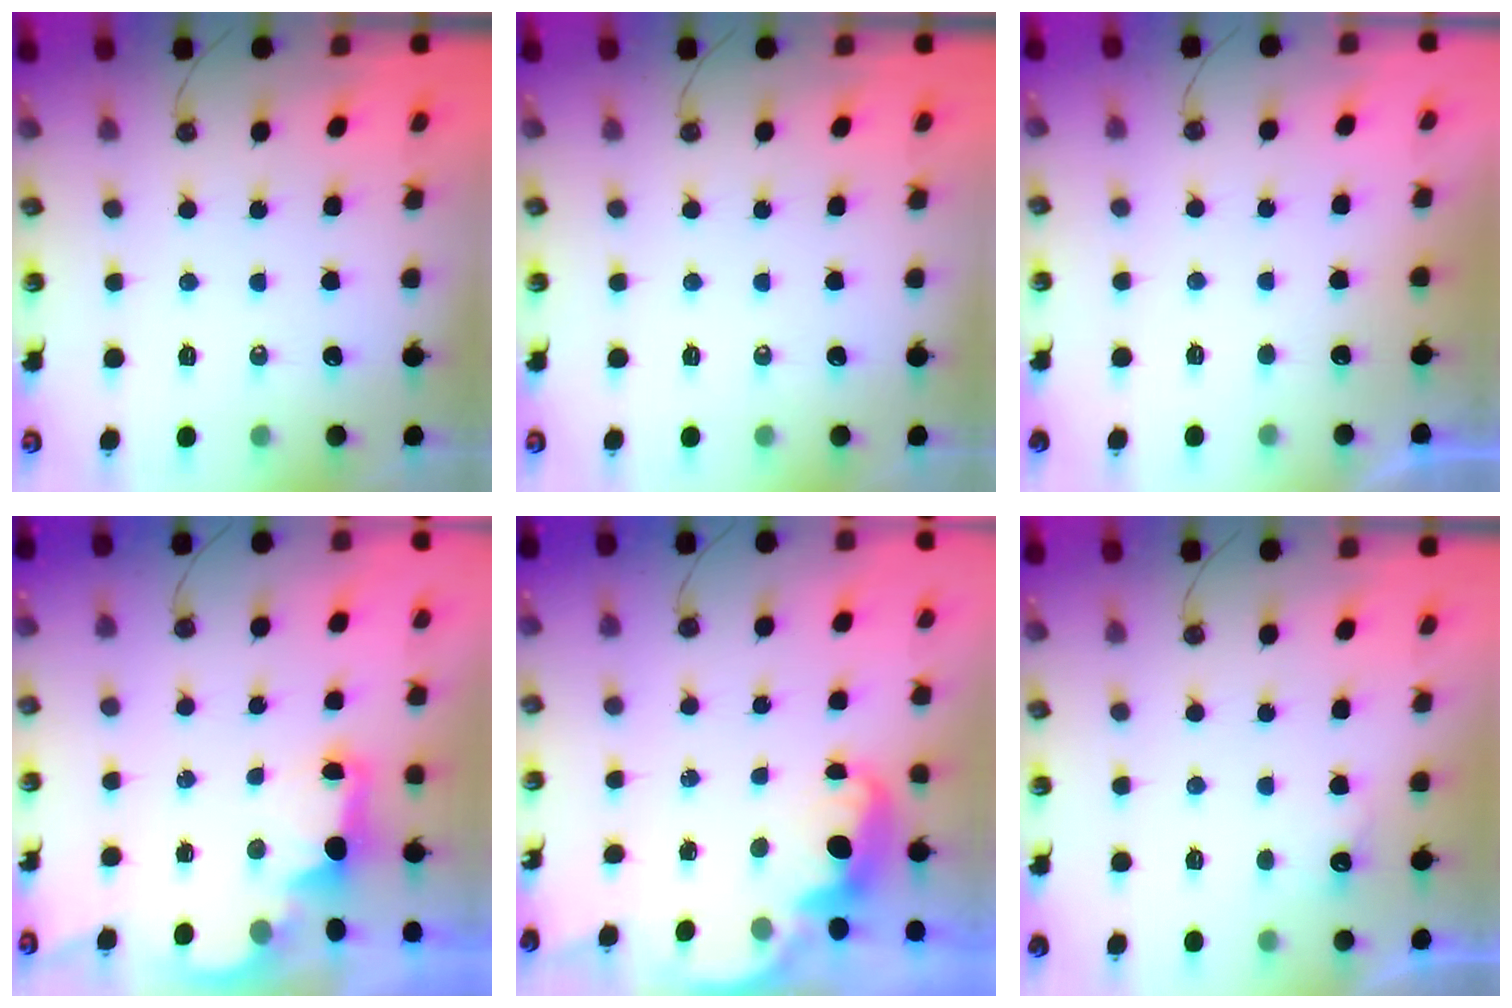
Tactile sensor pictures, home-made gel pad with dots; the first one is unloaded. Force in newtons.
{"total": 0.0}
{"total": 0.7, "press": 0.4, "slide": 0.5}
{"total": 2.5, "press": 2.3, "slide": 0.8}
{"total": 2.7, "press": 2.6, "slide": 0.6}
{"total": 7.3, "press": 7.2, "slide": 1.3}